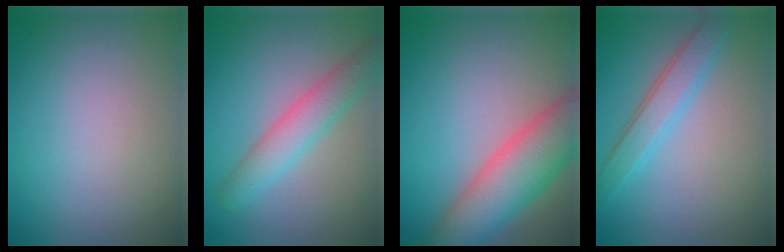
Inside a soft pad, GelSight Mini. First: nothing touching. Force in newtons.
{"total": 3.7, "press": 3.7, "slide": 0.1}
{"total": 7.7, "press": 7.7, "slide": 0.4}
{"total": 3.0, "press": 3.0, "slide": 0.1}